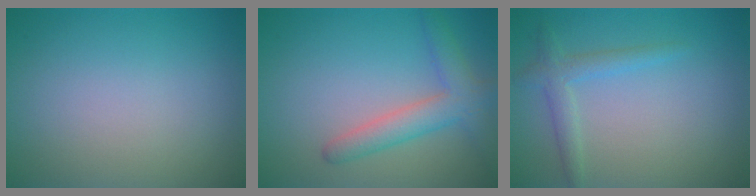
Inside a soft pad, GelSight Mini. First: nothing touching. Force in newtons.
{"total": 3.8, "press": 3.8, "slide": 0.2}
{"total": 2.1, "press": 2.1, "slide": 0.1}